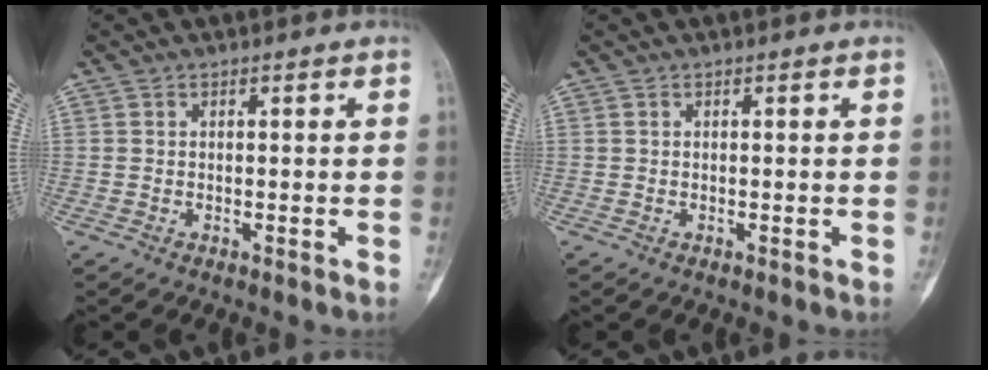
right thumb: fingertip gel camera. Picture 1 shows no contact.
{"total": 0.0}